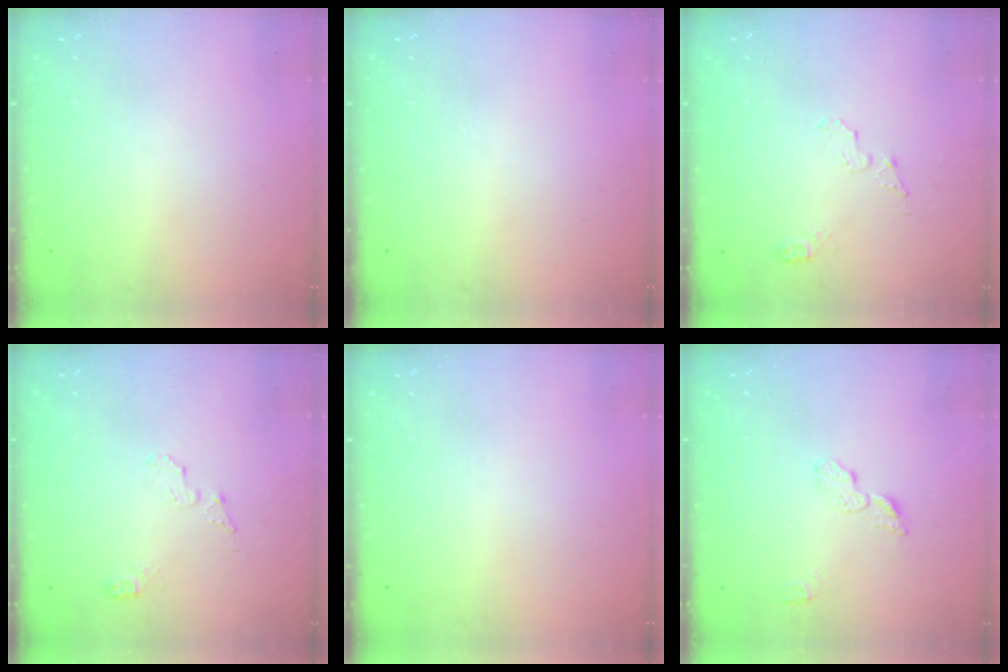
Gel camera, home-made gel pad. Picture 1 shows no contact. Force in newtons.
{"total": 0.0}
{"total": 4.6, "press": 4.5, "slide": 0.6}
{"total": 4.6, "press": 4.5, "slide": 0.6}
{"total": 0.0}
{"total": 6.0, "press": 5.9, "slide": 0.6}